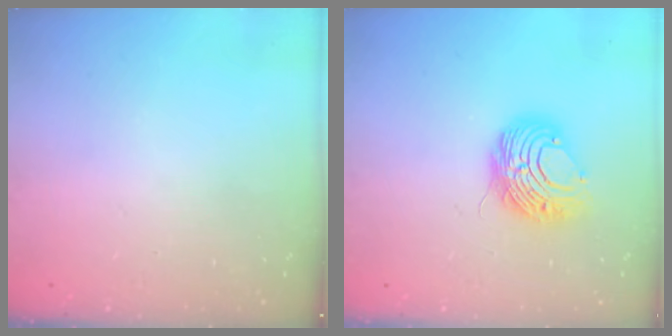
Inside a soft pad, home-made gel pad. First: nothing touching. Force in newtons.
{"total": 9.1, "press": 9.1, "slide": 0.6}